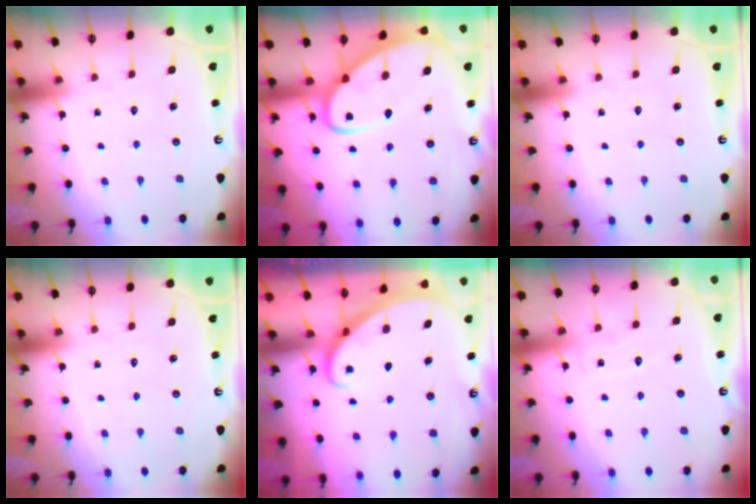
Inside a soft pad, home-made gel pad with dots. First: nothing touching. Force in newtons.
{"total": 7.4, "press": 7.4, "slide": 0.8}
{"total": 0.0}
{"total": 0.0}
{"total": 2.8, "press": 2.8, "slide": 0.2}
{"total": 3.5, "press": 3.5, "slide": 0.4}